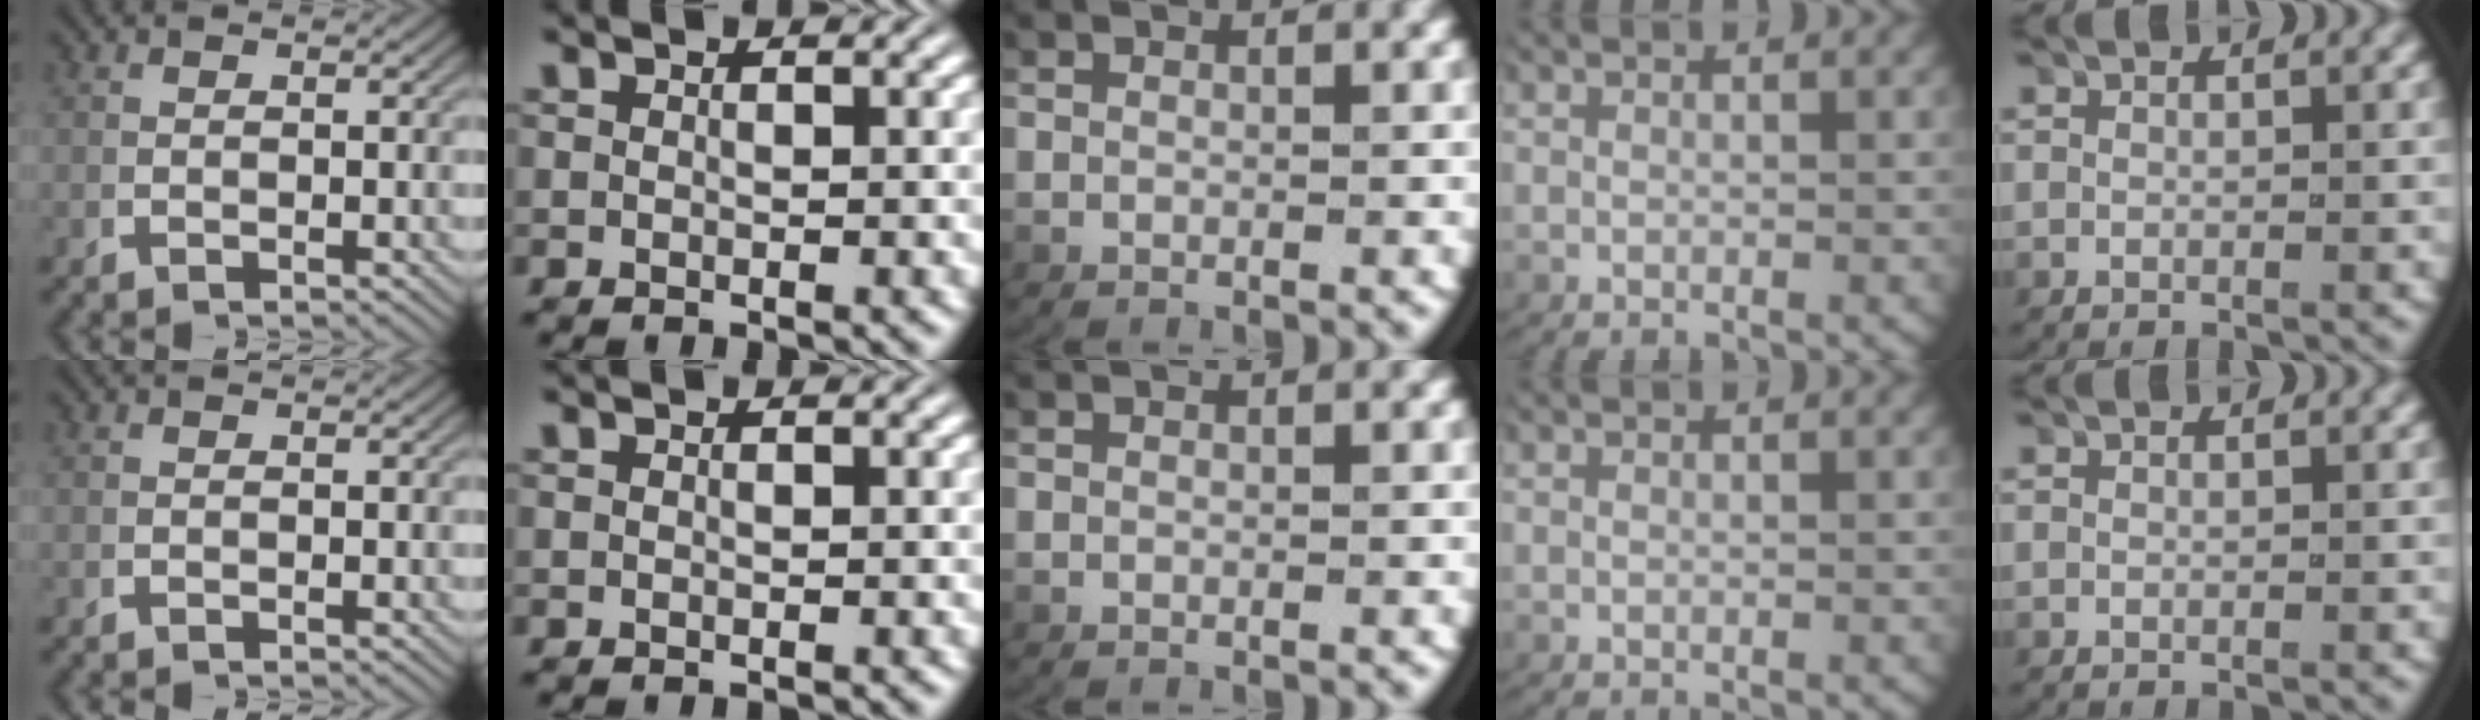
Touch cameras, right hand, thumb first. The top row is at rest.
{}